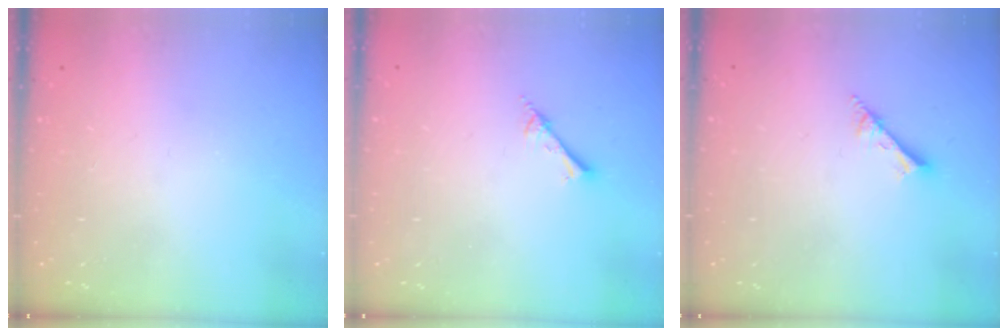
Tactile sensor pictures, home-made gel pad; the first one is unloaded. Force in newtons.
{"total": 2.0, "press": 2.0, "slide": 0.2}
{"total": 1.7, "press": 1.6, "slide": 0.1}